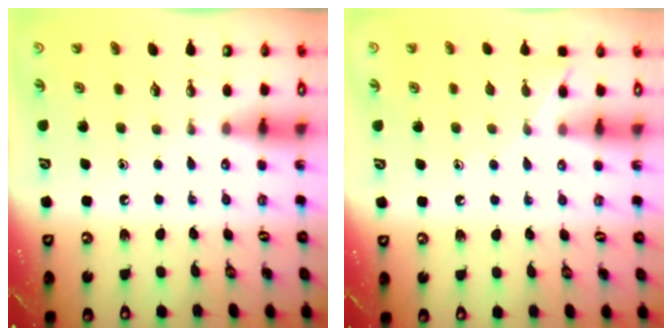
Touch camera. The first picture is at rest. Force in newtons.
{"total": 5.5, "press": 5.5, "slide": 0.6}